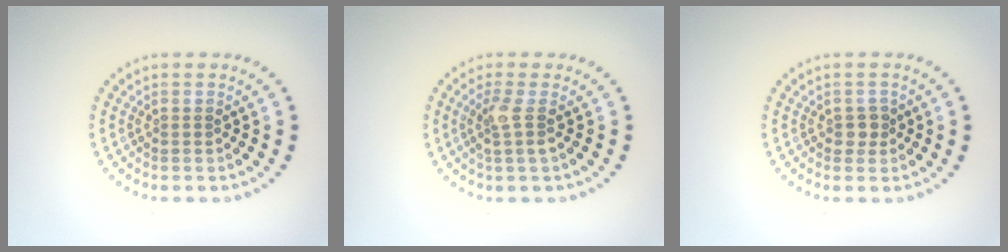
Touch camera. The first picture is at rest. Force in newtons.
{"total": 1.9, "press": 1.5, "slide": 1.1}
{"total": 1.3, "press": 1.2, "slide": 0.6}